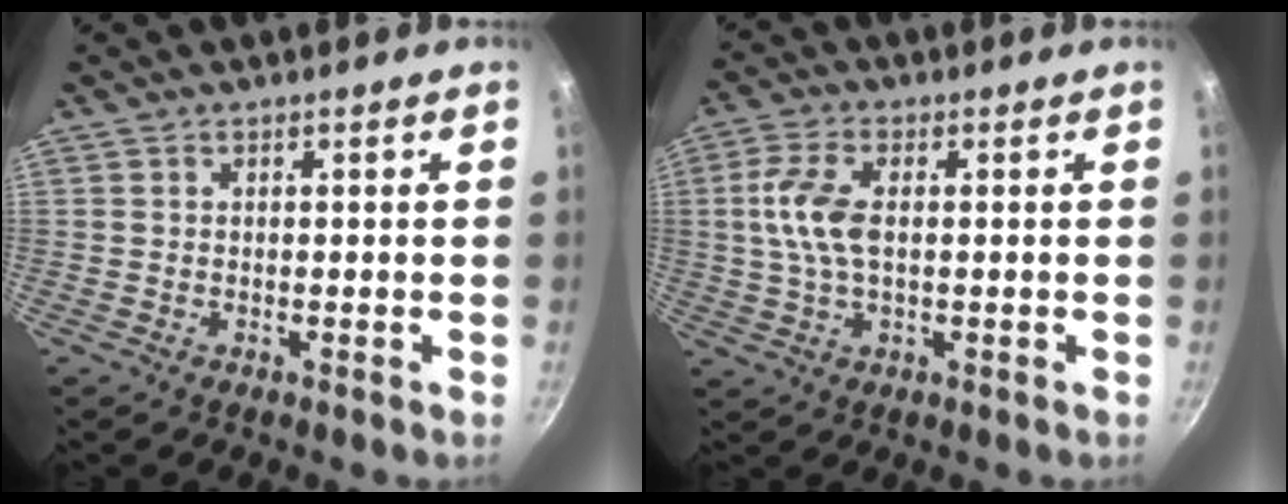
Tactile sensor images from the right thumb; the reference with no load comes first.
{"total": 8.3, "force": [0.8, 4.3, 7.0], "torque": [-0.145, 0.010, 0.009]}